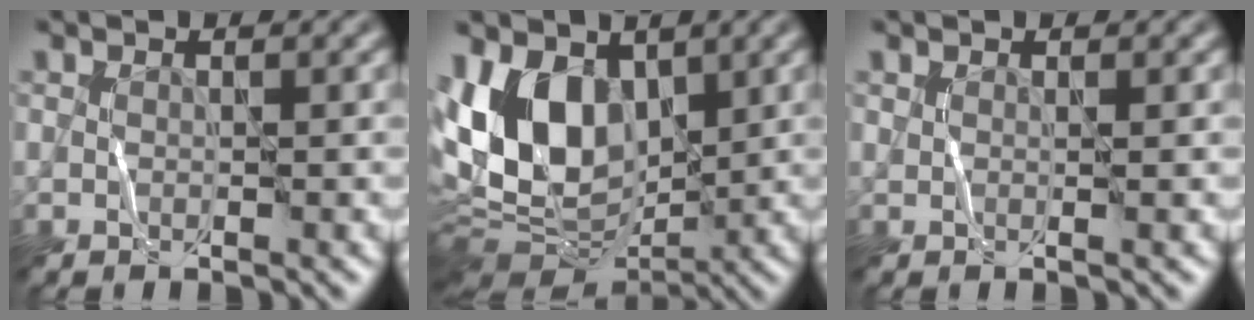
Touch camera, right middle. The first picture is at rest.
{"total": 9.8, "force": [1.5, 6.6, 7.2], "torque": [-0.156, -0.003, 0.025]}
{"total": 0.0}